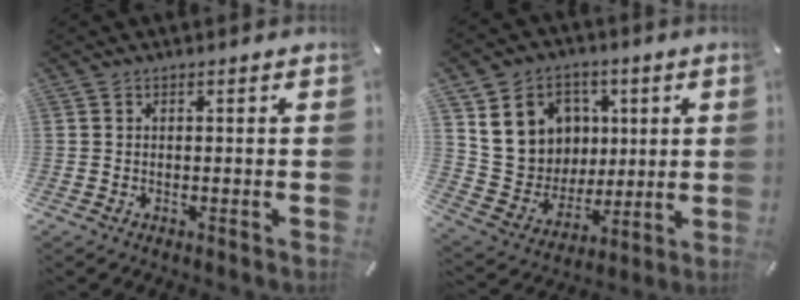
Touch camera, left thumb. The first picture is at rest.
{"total": 14.6, "force": [4.9, 13.1, 4.2], "torque": [-0.074, -0.021, 0.108]}